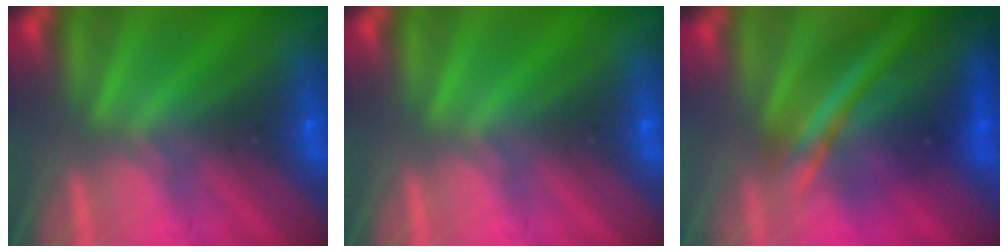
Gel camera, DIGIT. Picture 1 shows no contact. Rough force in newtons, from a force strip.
{"total": 0.0}
{"total": 9.3}